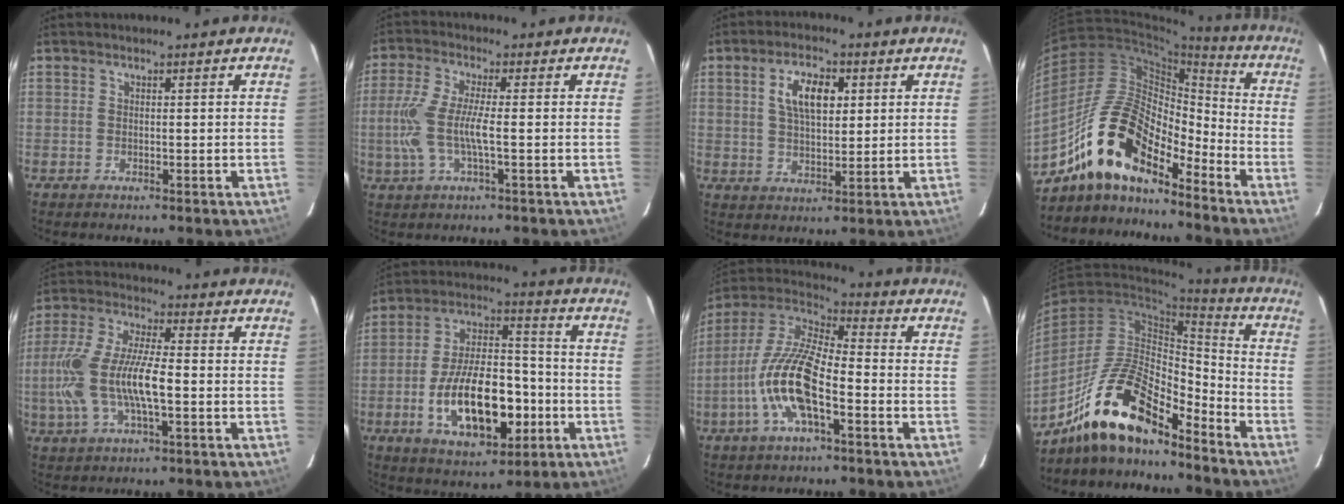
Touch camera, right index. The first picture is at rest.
{"total": 8.7, "force": [-1.3, 1.7, 8.4], "torque": [-0.186, -0.003, -0.024]}
{"total": 8.0, "force": [2.5, 3.9, 6.5], "torque": [-0.118, 0.014, 0.047]}
{"total": 16.3, "force": [-12.3, 6.3, 8.6], "torque": [-0.159, 0.012, -0.239]}
{"total": 14.6, "force": [-2.6, 4.4, 13.6], "torque": [-0.287, -0.002, -0.050]}
{"total": 18.5, "force": [-5.6, 9.1, 15.1], "torque": [-0.289, 0.008, -0.079]}
{"total": 14.8, "force": [-5.4, 4.6, 13.0], "torque": [-0.269, -0.003, -0.111]}
{"total": 17.1, "force": [-13.1, 5.4, 9.6], "torque": [-0.189, 0.007, -0.240]}